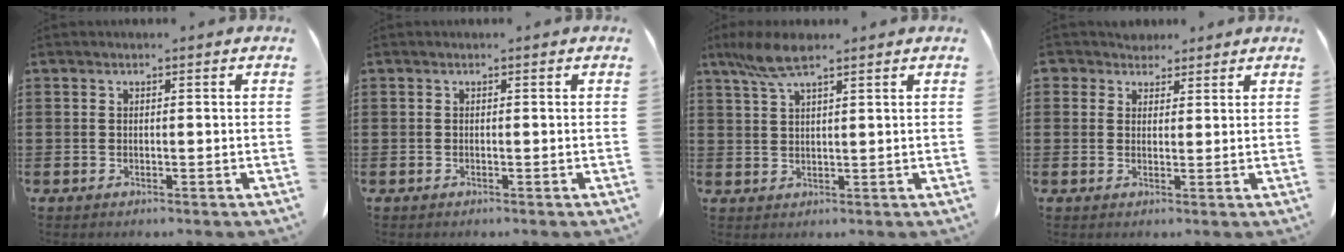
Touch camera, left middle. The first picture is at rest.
{"total": 0.0}
{"total": 5.4, "force": [3.6, 1.0, 3.9], "torque": [-0.092, -0.001, 0.064]}
{"total": 3.2, "force": [2.5, 2.0, 0.5], "torque": [-0.015, 0.007, 0.045]}